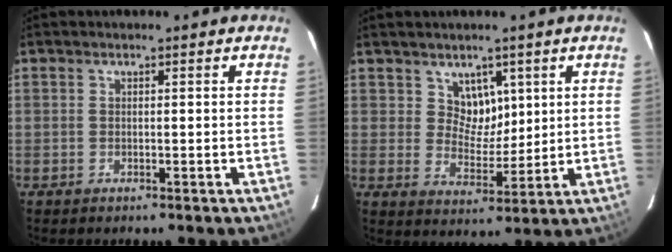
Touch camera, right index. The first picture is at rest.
{"total": 5.6, "force": [3.0, 4.2, 2.0], "torque": [-0.023, -0.005, 0.057]}